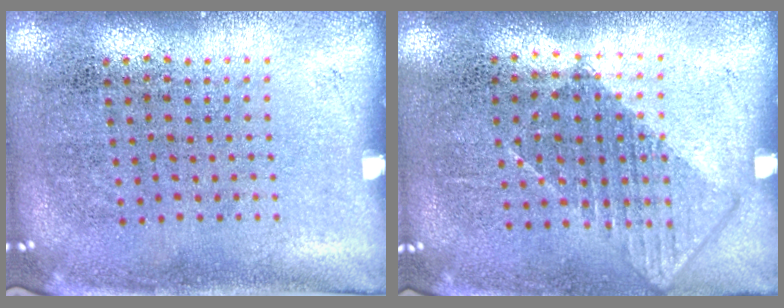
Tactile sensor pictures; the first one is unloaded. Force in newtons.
{"total": 0.8, "press": 0.8, "slide": 0.4}